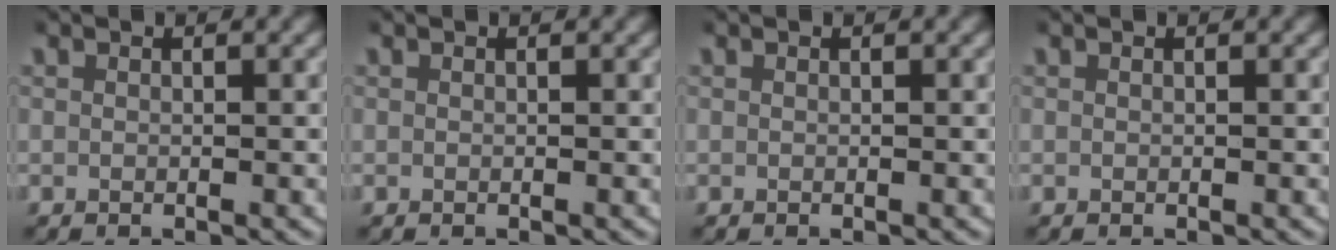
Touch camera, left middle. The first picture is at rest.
{"total": 0.0}
{"total": 0.0}
{"total": 0.0}